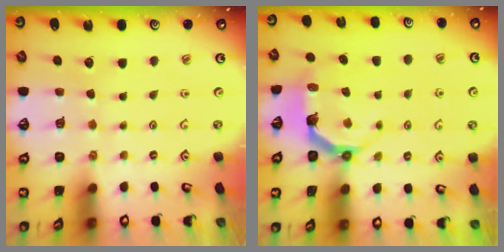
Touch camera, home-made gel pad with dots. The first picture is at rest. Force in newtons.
{"total": 4.9, "press": 3.4, "slide": 3.6}